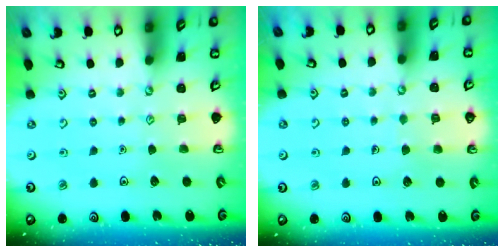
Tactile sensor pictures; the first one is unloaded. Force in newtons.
{"total": 3.6, "press": 3.6, "slide": 0.3}